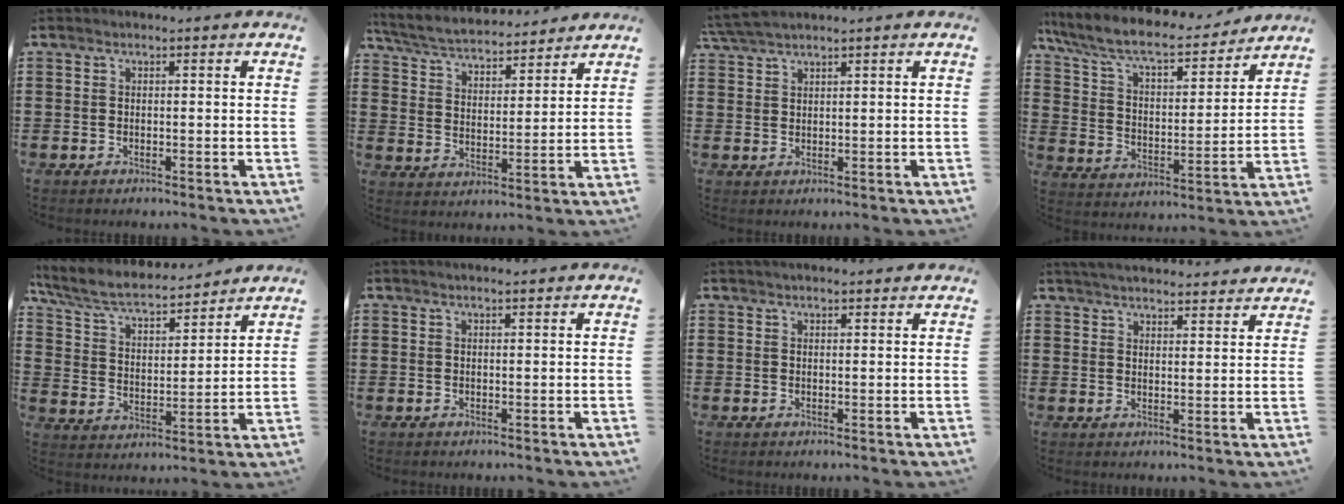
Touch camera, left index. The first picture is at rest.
{"total": 5.2, "force": [4.9, 0.7, 1.3], "torque": [-0.051, -0.028, 0.083]}
{"total": 3.1, "force": [2.7, 0.1, 1.4], "torque": [-0.037, 0.000, 0.053]}
{"total": 9.0, "force": [7.7, 1.8, 4.3], "torque": [-0.116, -0.042, 0.129]}
{"total": 6.7, "force": [5.8, 1.5, 3.0], "torque": [-0.083, -0.032, 0.097]}
{"total": 0.8, "force": [0.7, 0.0, 0.5], "torque": [-0.009, -0.001, 0.013]}
{"total": 1.4, "force": [1.3, 0.1, 0.5], "torque": [-0.010, 0.000, 0.024]}
{"total": 3.8, "force": [3.7, -0.2, 0.5], "torque": [-0.021, -0.018, 0.068]}